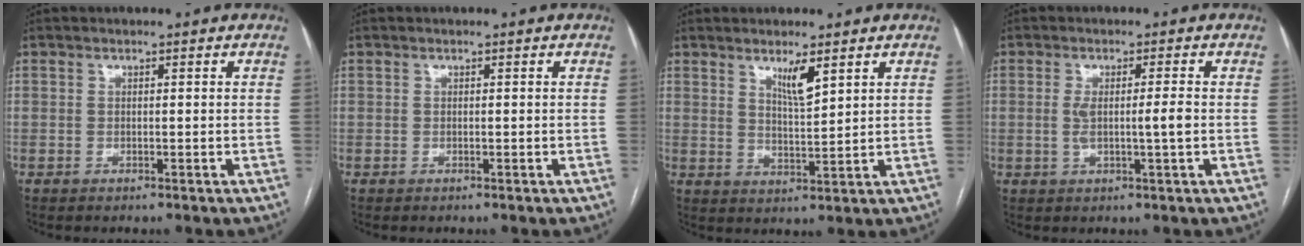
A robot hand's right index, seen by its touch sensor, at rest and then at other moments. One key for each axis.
{"total": 0.0}
{"total": 4.4, "fx": 2.7, "fy": 0.5, "fz": 3.4, "tx": -0.062, "ty": -0.010, "tz": 0.052}
{"total": 4.0, "fx": -0.2, "fy": 0.0, "fz": 4.0, "tx": -0.076, "ty": -0.001, "tz": 0.000}